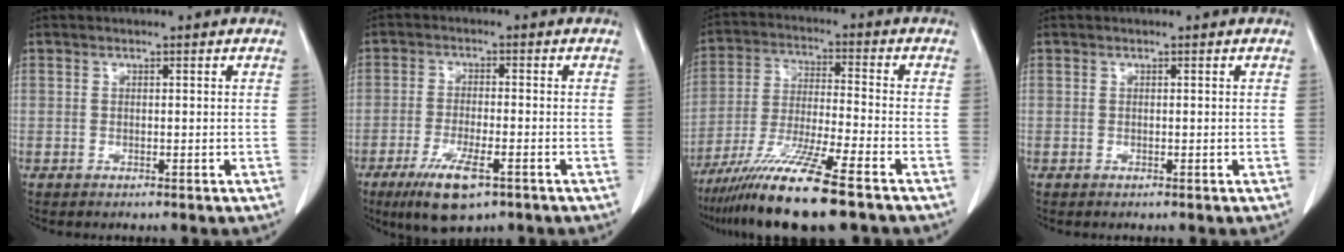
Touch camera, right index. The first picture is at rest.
{"total": 8.2, "force": [-4.7, 1.8, 6.5], "torque": [-0.123, -0.019, -0.075]}
{"total": 13.7, "force": [-9.8, -0.5, 9.6], "torque": [-0.188, -0.043, -0.177]}
{"total": 0.0}